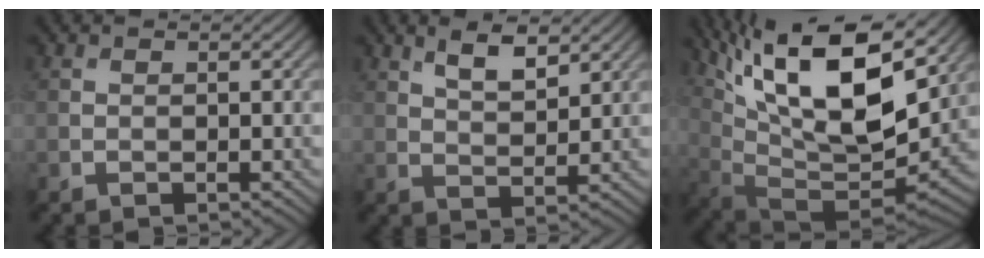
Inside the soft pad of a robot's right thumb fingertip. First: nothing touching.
{"total": 4.6, "force": [2.9, 1.6, 3.2], "torque": [-0.071, -0.001, 0.059]}
{"total": 18.1, "force": [9.1, 6.6, 14.2], "torque": [-0.282, 0.012, 0.163]}